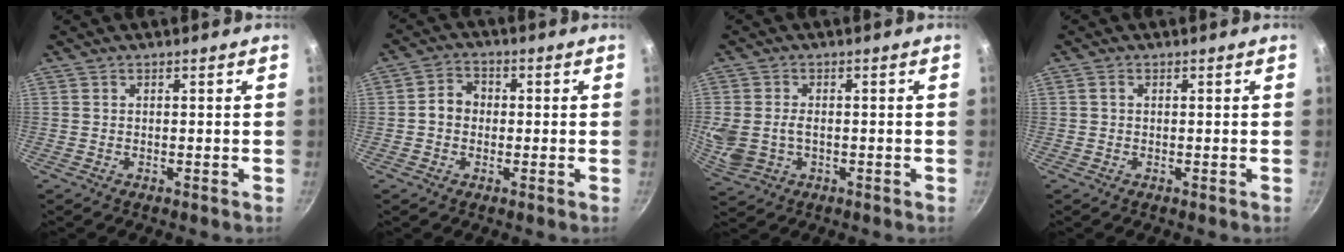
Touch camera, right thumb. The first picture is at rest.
{"total": 4.7, "force": [-0.2, 4.0, 2.5], "torque": [-0.020, 0.015, -0.013]}
{"total": 7.6, "force": [-0.6, 5.5, 5.2], "torque": [-0.112, -0.004, -0.005]}
{"total": 0.9, "force": [0.2, 0.7, 0.6], "torque": [-0.009, 0.005, 0.002]}